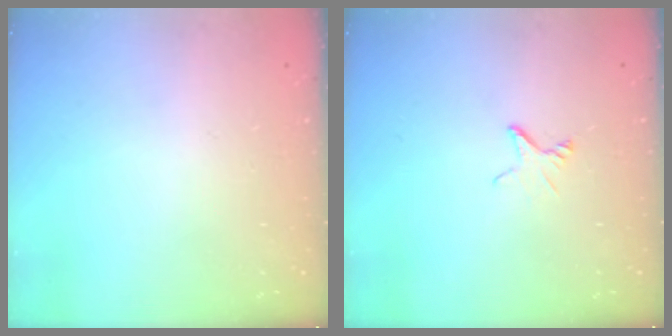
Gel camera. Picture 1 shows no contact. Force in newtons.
{"total": 2.3, "press": 2.3, "slide": 0.2}